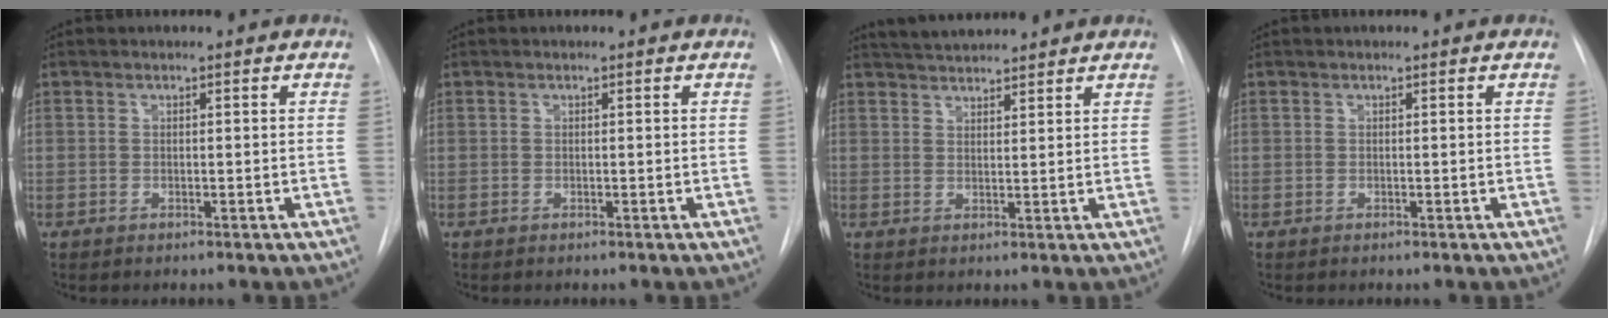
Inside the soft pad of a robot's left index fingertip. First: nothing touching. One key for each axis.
{"total": 0.0}
{"total": 6.1, "fx": 5.8, "fy": 0.6, "fz": 1.8, "tx": -0.036, "ty": 0.030, "tz": 0.095}
{"total": 0.0}